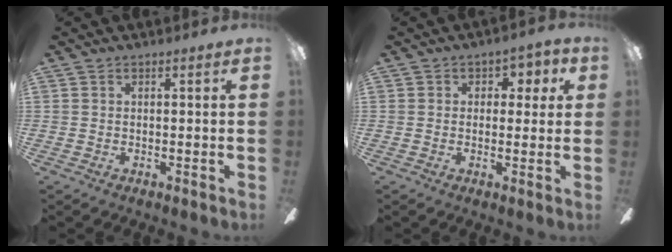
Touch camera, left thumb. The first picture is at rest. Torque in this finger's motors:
{"motor_torque": [0.05, 0.11, -0.20, 0.34, 0.00]}